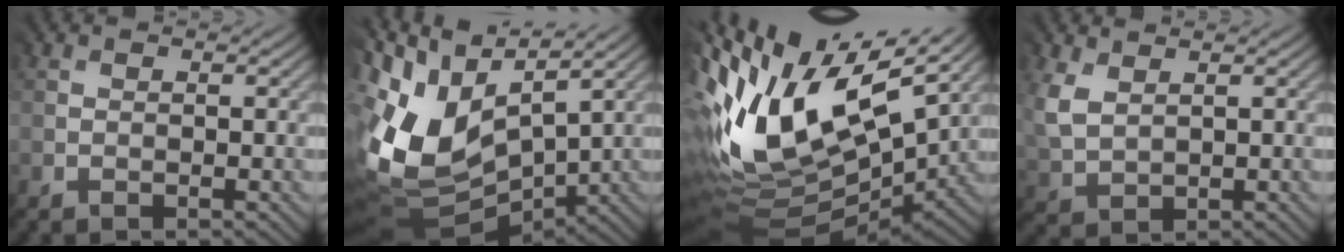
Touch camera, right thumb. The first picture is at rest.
{"total": 13.3, "force": [3.0, 8.1, 10.1], "torque": [-0.241, 0.002, 0.064]}
{"total": 15.2, "force": [5.4, 7.4, 12.2], "torque": [-0.247, 0.010, 0.105]}
{"total": 4.1, "force": [2.8, 2.7, 1.4], "torque": [-0.060, 0.009, 0.057]}